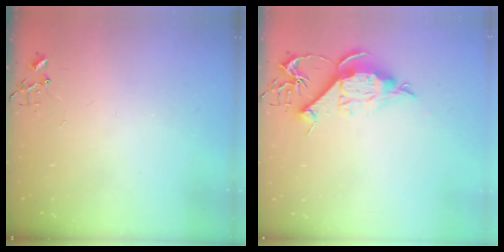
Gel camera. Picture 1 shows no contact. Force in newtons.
{"total": 10.6, "press": 10.6, "slide": 0.4}